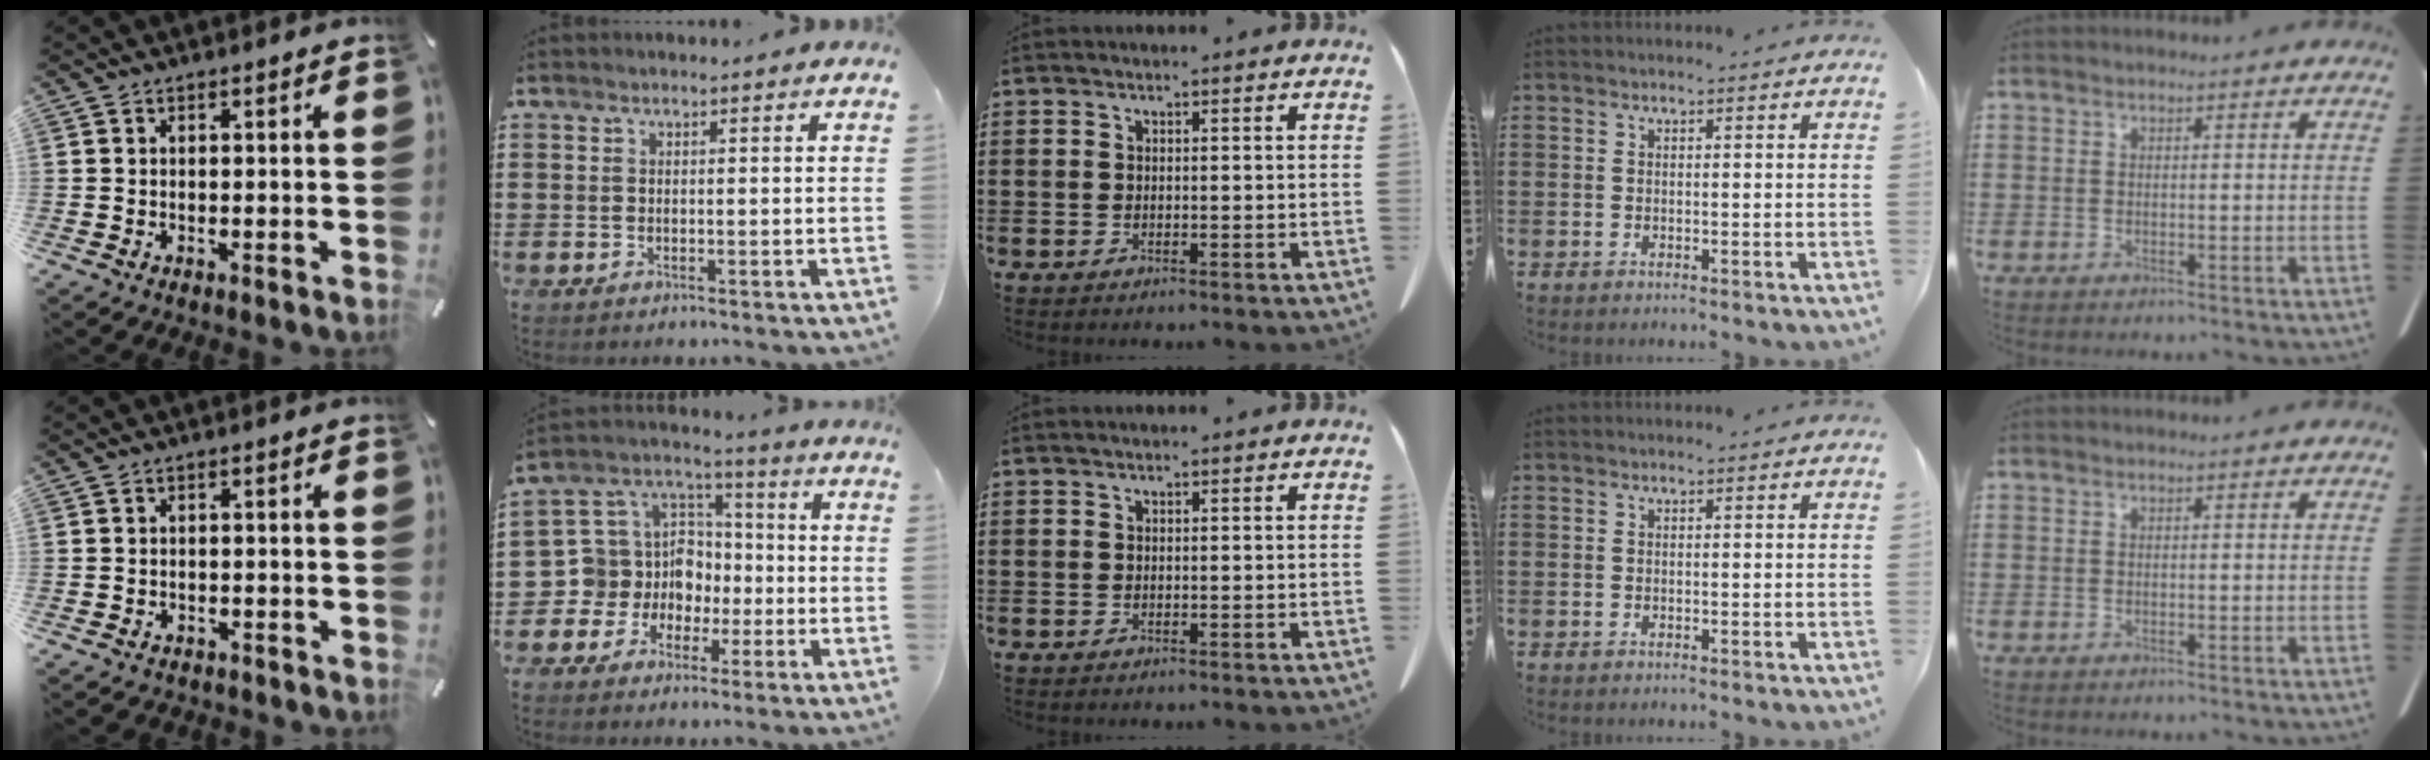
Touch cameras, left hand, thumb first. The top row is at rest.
{"thumb": {"total": 1.7, "force": [-1.3, 1.0, 0.3], "torque": [-0.014, 0.005, -0.033]}, "index": {"total": 10.3, "force": [-1.7, 9.9, 2.3], "torque": [-0.100, -0.001, -0.027]}}